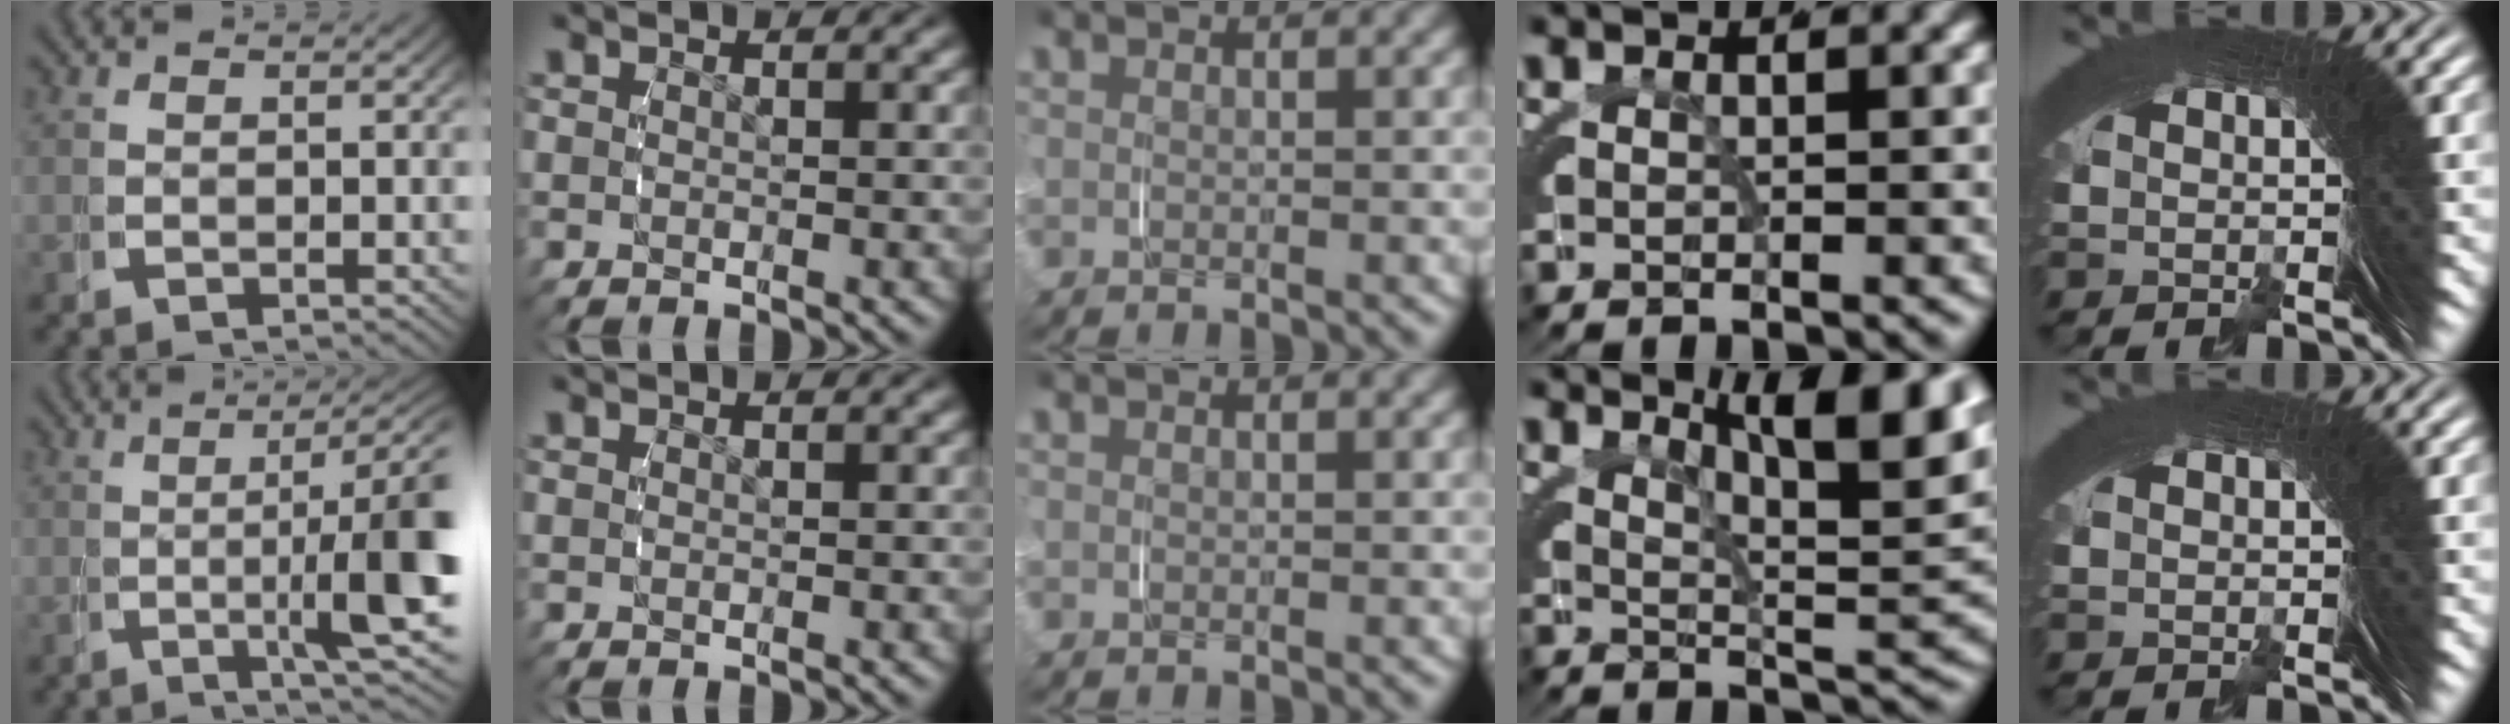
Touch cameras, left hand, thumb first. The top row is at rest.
{"thumb": {"total": 9.8, "force": [0.7, 2.8, 9.3], "torque": [-0.126, 0.001, 0.000]}, "ring": {"total": 9.2, "force": [4.3, 2.6, 7.7], "torque": [-0.074, 0.017, 0.055]}}